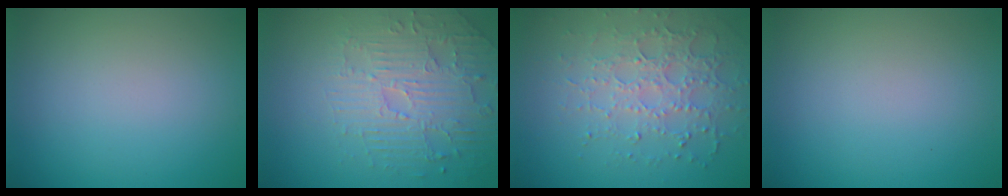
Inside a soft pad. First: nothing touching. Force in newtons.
{"total": 4.6, "press": 3.9, "slide": 2.5}
{"total": 4.0, "press": 3.8, "slide": 1.4}
{"total": 0.0}